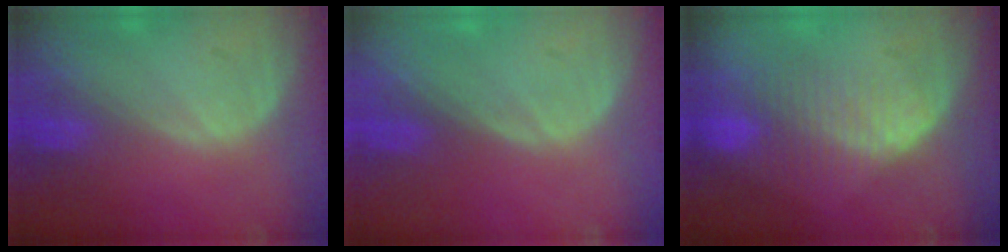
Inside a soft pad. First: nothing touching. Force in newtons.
{"total": 0.0}
{"total": 8.5, "press": 7.2, "slide": 4.5}